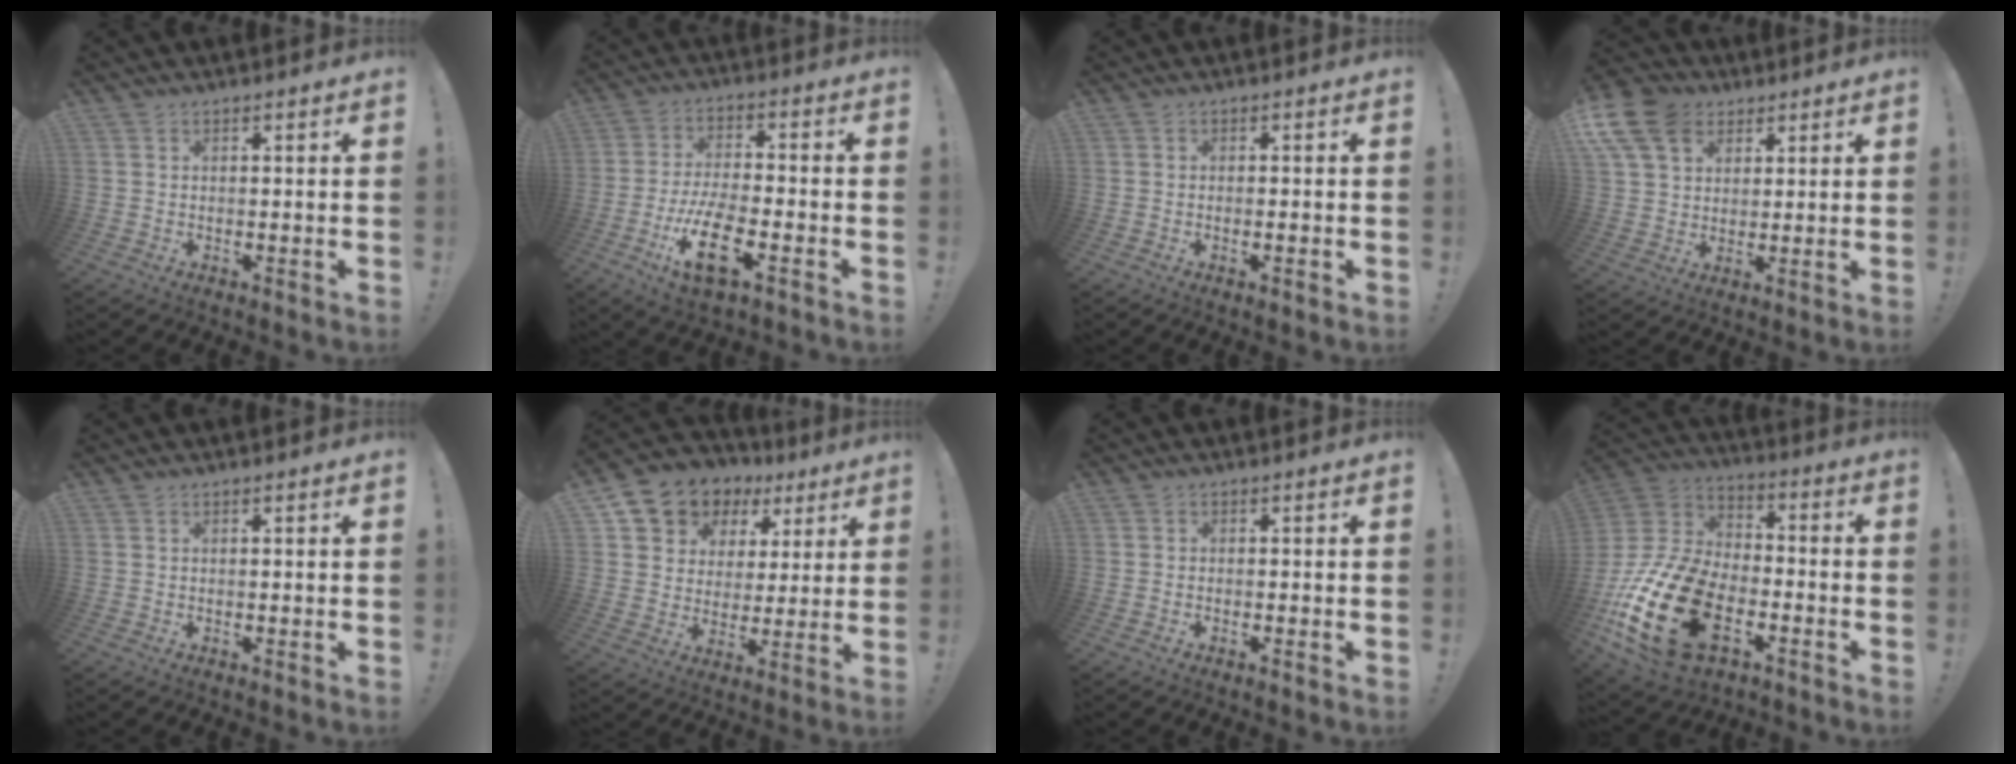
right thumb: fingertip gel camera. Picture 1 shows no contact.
{"total": 14.2, "force": [-6.5, 5.3, 11.5], "torque": [-0.235, 0.021, -0.110]}
{"total": 1.4, "force": [-0.7, 0.1, 1.2], "torque": [-0.027, 0.004, -0.010]}
{"total": 13.4, "force": [5.8, 10.4, 6.1], "torque": [-0.111, -0.032, 0.117]}
{"total": 0.0}
{"total": 8.5, "force": [4.2, 7.1, 2.0], "torque": [-0.037, -0.034, 0.084]}
{"total": 1.0, "force": [-0.8, 0.0, 0.6], "torque": [-0.017, 0.004, -0.014]}
{"total": 26.8, "force": [-9.8, 15.9, 19.2], "torque": [-0.388, 0.058, -0.154]}